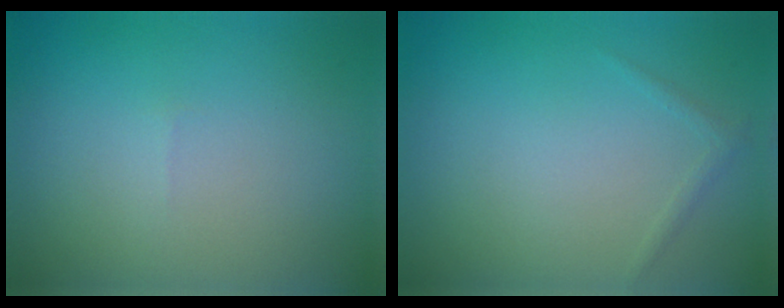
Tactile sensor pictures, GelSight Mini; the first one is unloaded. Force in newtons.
{"total": 0.6, "press": 0.6, "slide": 0.1}